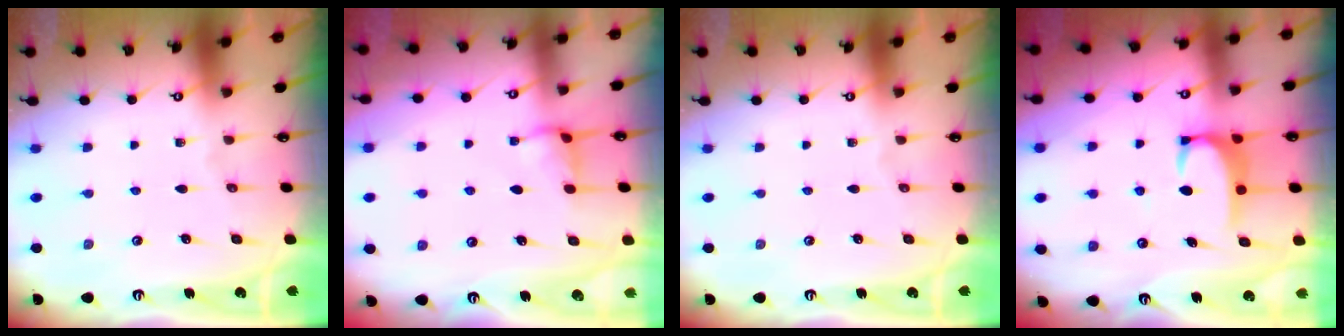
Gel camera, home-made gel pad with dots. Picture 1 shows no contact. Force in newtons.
{"total": 2.0, "press": 1.9, "slide": 0.7}
{"total": 0.0}
{"total": 2.8, "press": 2.8, "slide": 0.3}